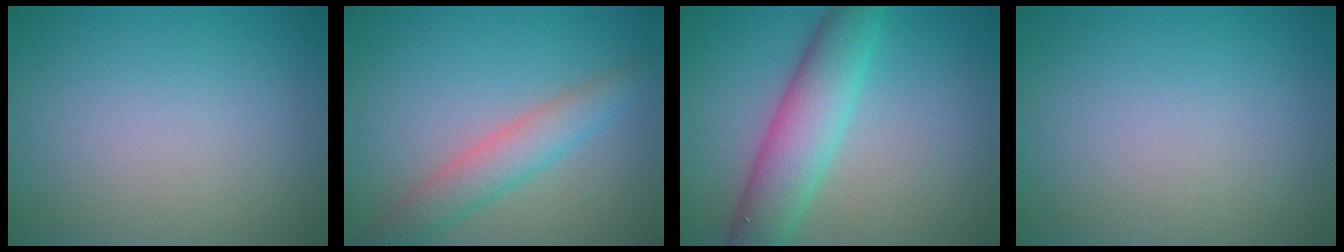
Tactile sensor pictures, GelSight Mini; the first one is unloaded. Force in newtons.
{"total": 3.5, "press": 3.5, "slide": 0.3}
{"total": 6.1, "press": 6.1, "slide": 0.4}
{"total": 0.0}